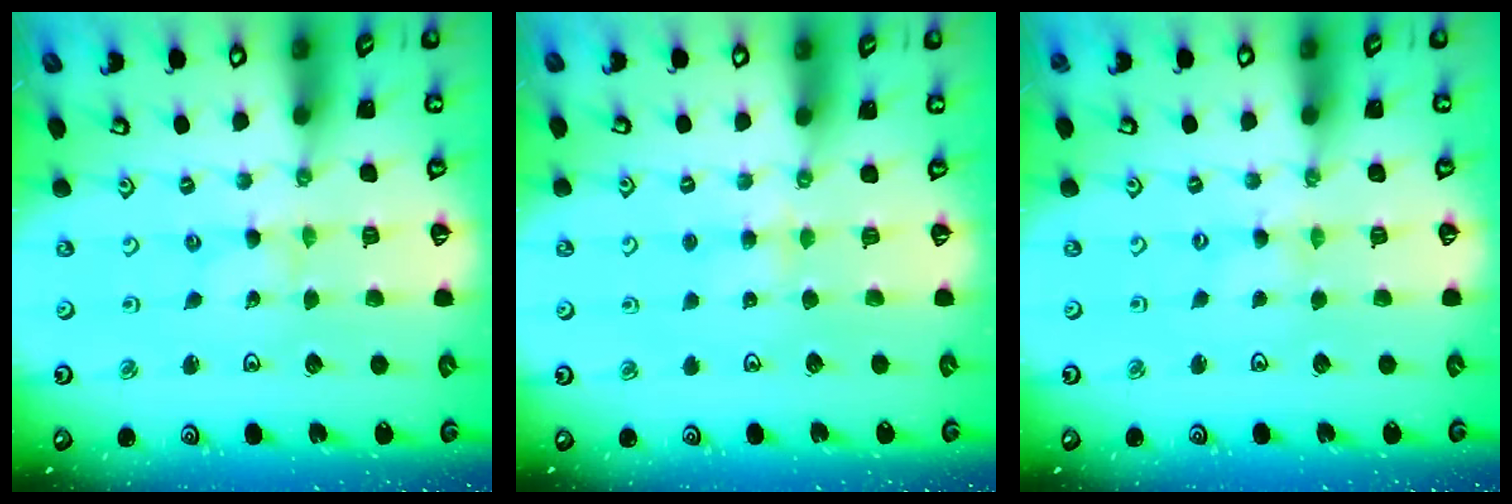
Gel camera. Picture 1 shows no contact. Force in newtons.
{"total": 3.7, "press": 3.7, "slide": 0.4}
{"total": 0.0}